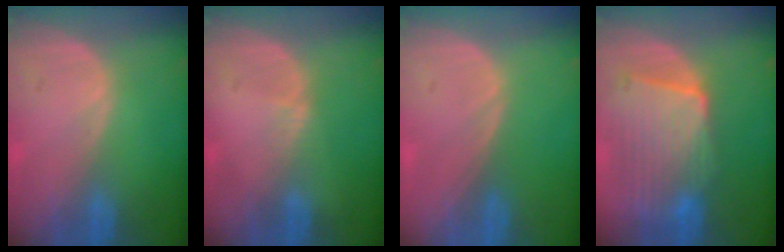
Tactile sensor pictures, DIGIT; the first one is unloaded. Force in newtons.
{"total": 0.8, "press": 0.8, "slide": 0.2}
{"total": 0.0}
{"total": 10.1, "press": 9.0, "slide": 4.5}